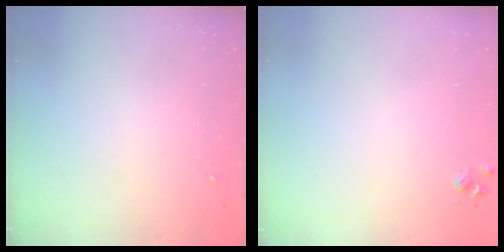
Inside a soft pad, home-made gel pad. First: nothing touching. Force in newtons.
{"total": 4.4, "press": 4.4, "slide": 0.5}